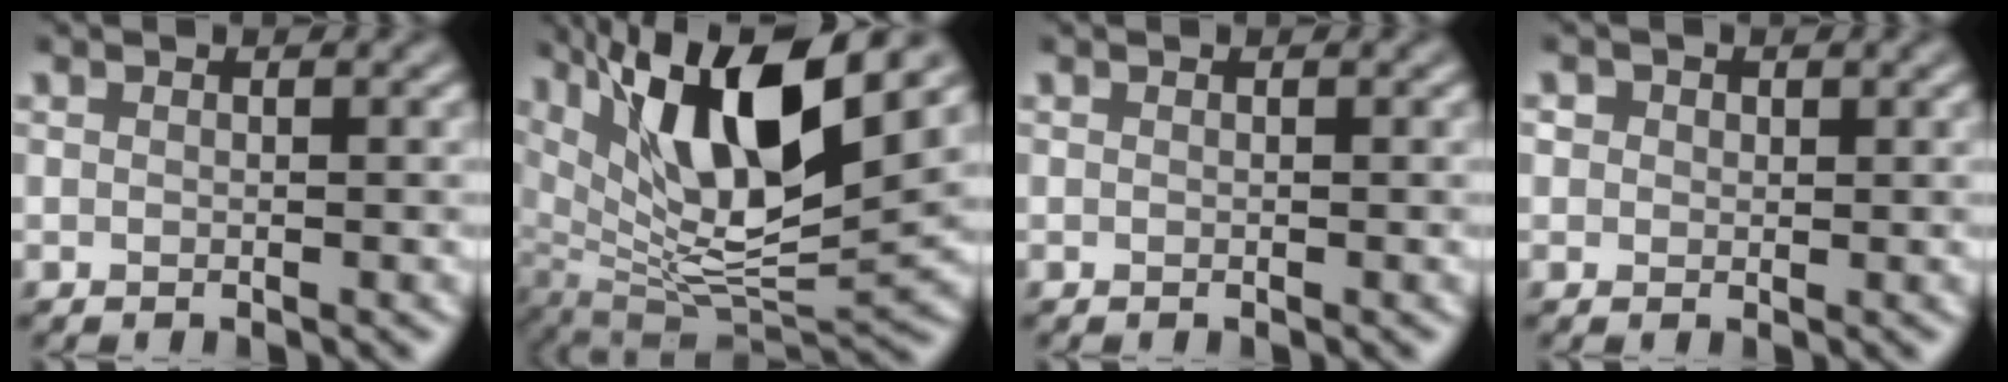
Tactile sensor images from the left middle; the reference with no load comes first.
{"total": 13.5, "force": [5.7, 4.0, 11.5], "torque": [-0.199, 0.000, 0.108]}
{"total": 0.0}
{"total": 1.2, "force": [0.5, 1.0, 0.2], "torque": [-0.001, -0.002, 0.001]}